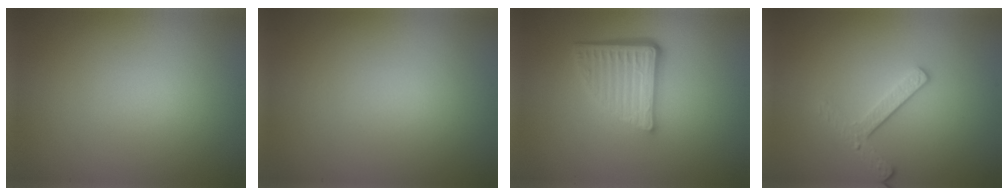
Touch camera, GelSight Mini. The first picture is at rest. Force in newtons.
{"total": 0.0}
{"total": 5.3, "press": 3.7, "slide": 3.8}
{"total": 2.5, "press": 2.2, "slide": 1.1}